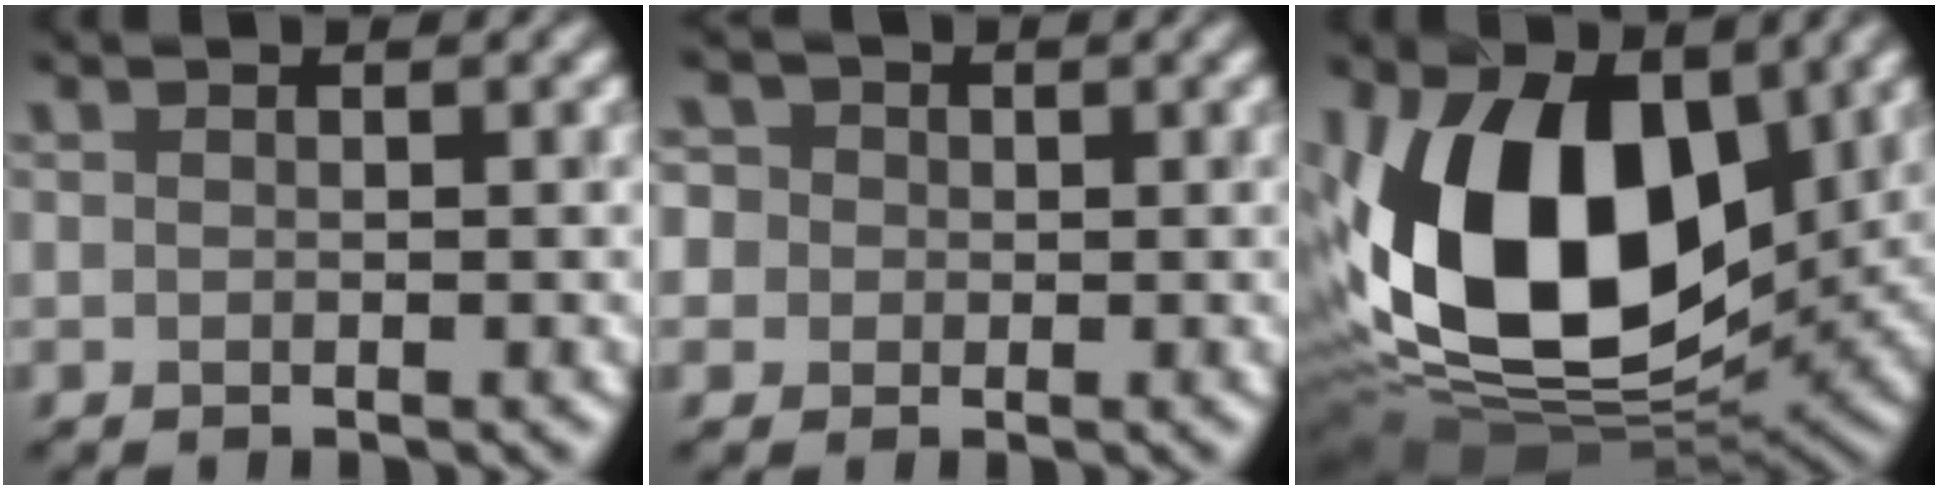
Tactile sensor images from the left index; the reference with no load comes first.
{"total": 2.8, "force": [0.8, 2.7, 0.4], "torque": [-0.017, 0.027, 0.008]}
{"total": 14.3, "force": [1.3, 8.8, 11.1], "torque": [-0.228, -0.004, 0.025]}